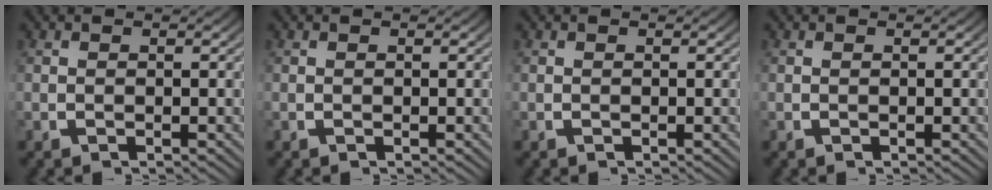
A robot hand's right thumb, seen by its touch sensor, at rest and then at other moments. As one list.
[{"total": 0.0}, {"total": 0.0}, {"total": 0.0}]